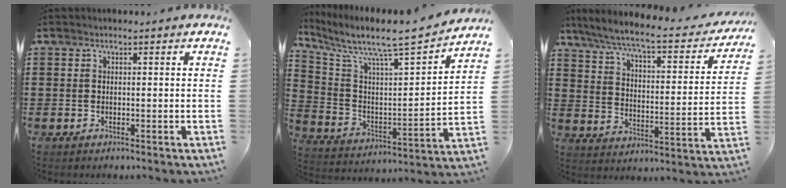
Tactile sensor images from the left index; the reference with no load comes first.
{"total": 7.3, "force": [6.4, 0.4, 3.5], "torque": [-0.101, -0.060, 0.099]}
{"total": 6.9, "force": [5.8, 0.3, 3.8], "torque": [-0.098, -0.040, 0.093]}